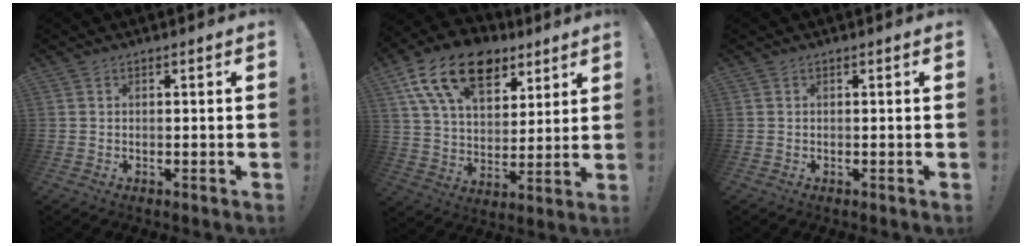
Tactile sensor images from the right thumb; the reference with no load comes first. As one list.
[{"total": 19.5, "force": [10.6, 11.8, 11.3], "torque": [-0.188, -0.049, 0.194]}, {"total": 0.0}]